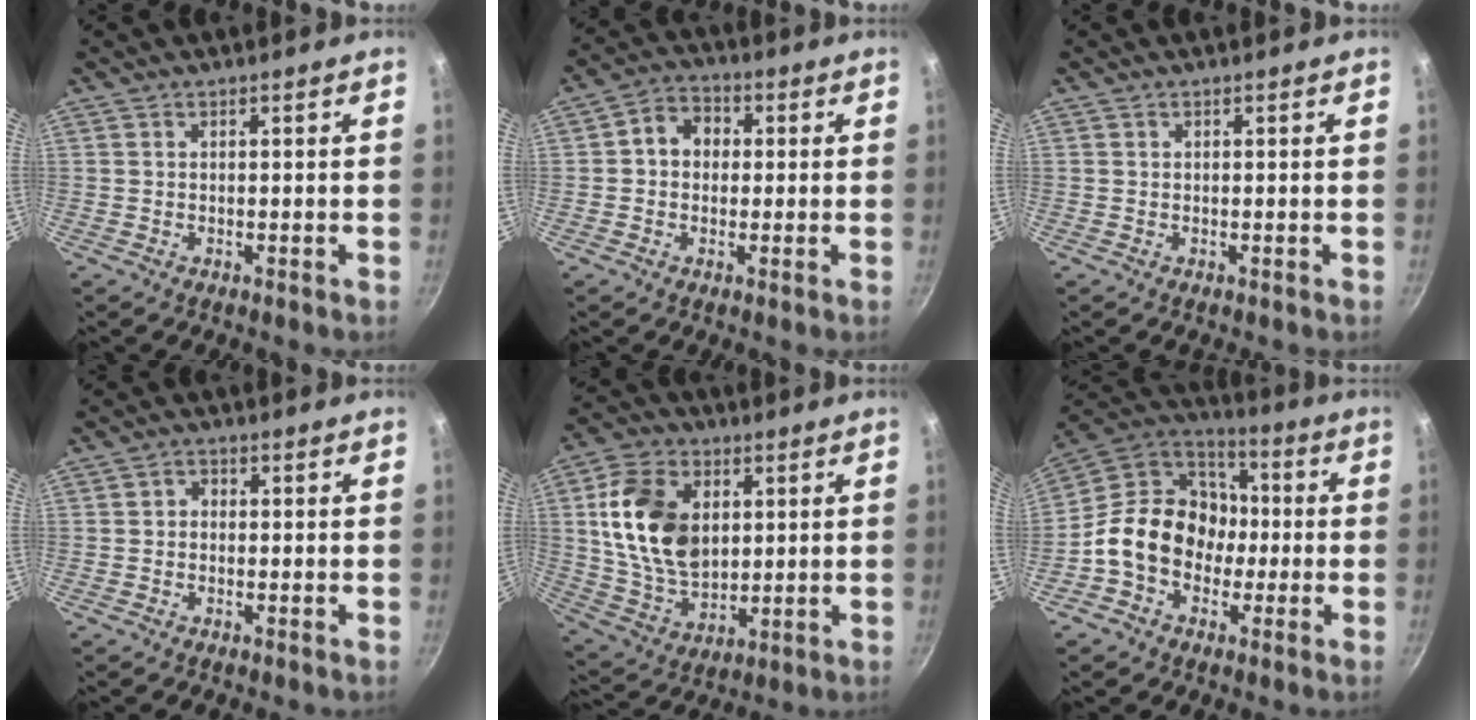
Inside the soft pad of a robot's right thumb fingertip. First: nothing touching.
{"total": 6.3, "force": [0.6, 5.3, 3.4], "torque": [-0.028, 0.014, -0.005]}
{"total": 0.0}
{"total": 1.7, "force": [-0.3, 1.5, 0.8], "torque": [-0.011, 0.008, -0.009]}
{"total": 17.2, "force": [3.2, 11.8, 12.1], "torque": [-0.207, -0.007, 0.067]}
{"total": 17.1, "force": [-2.6, 13.9, 9.5], "torque": [-0.114, 0.052, -0.063]}